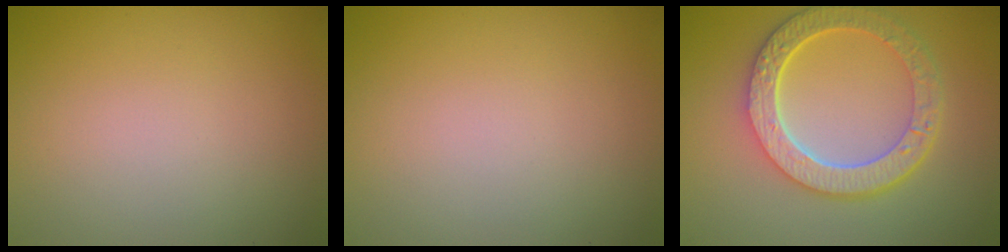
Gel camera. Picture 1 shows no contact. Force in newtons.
{"total": 0.0}
{"total": 6.5, "press": 5.0, "slide": 4.1}